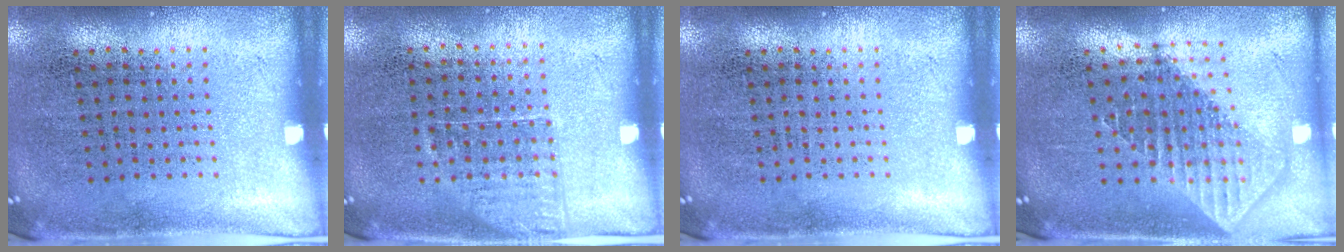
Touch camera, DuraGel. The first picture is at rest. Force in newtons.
{"total": 1.2, "press": 1.0, "slide": 0.7}
{"total": 0.0}
{"total": 1.8, "press": 1.4, "slide": 1.2}